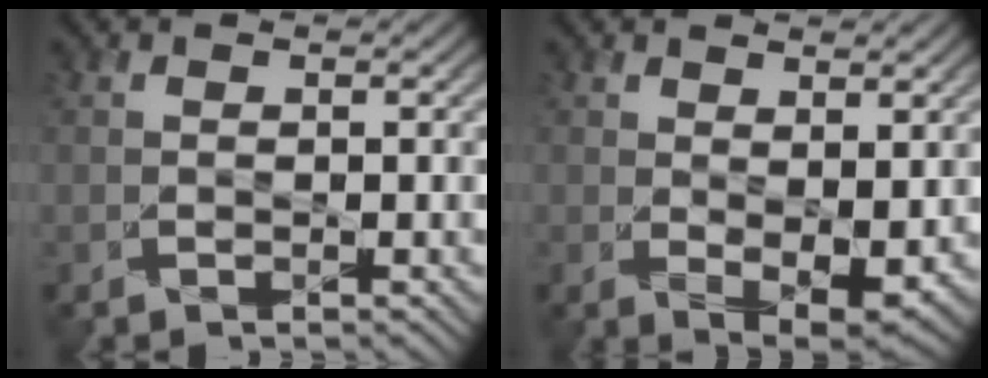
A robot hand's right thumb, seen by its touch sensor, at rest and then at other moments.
{"total": 4.5, "force": [1.0, 2.2, 3.8], "torque": [-0.075, -0.018, 0.027]}